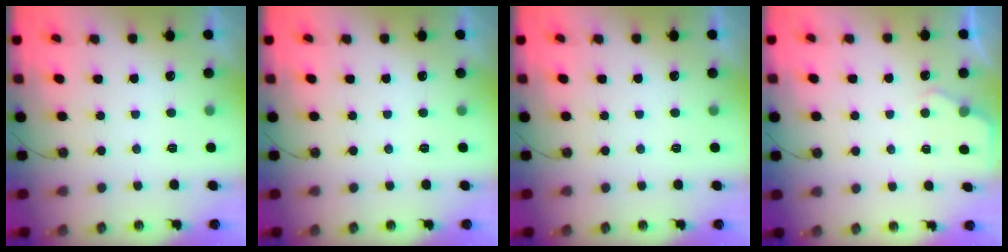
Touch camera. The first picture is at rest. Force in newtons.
{"total": 0.0}
{"total": 0.0}
{"total": 3.0, "press": 2.9, "slide": 0.4}